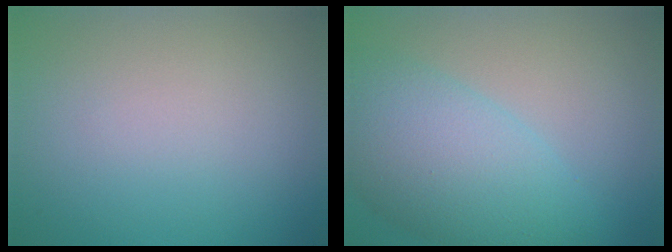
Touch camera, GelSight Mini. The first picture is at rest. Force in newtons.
{"total": 7.8, "press": 7.7, "slide": 0.3}